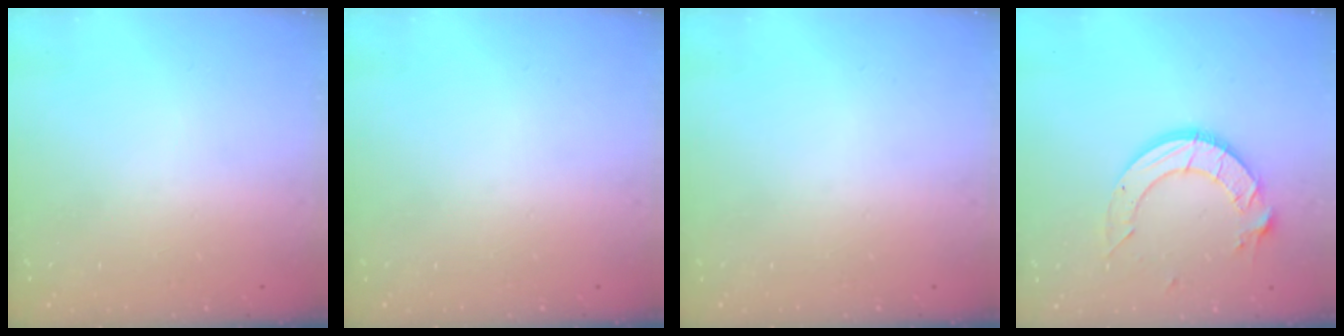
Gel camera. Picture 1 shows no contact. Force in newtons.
{"total": 0.0}
{"total": 0.0}
{"total": 12.9, "press": 12.8, "slide": 1.4}